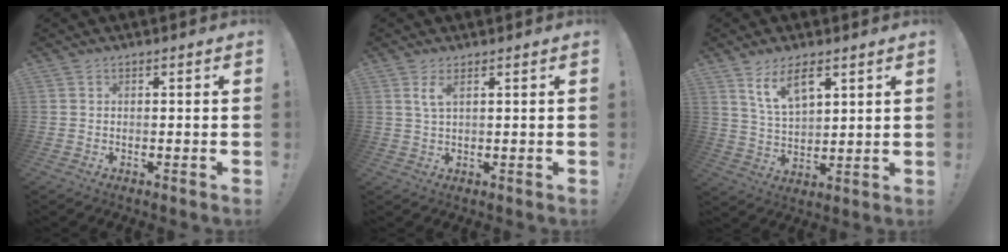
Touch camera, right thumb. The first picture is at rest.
{"total": 2.9, "force": [1.6, 0.5, 2.4], "torque": [-0.042, -0.004, 0.026]}
{"total": 9.7, "force": [6.2, 4.2, 6.2], "torque": [-0.111, -0.024, 0.116]}